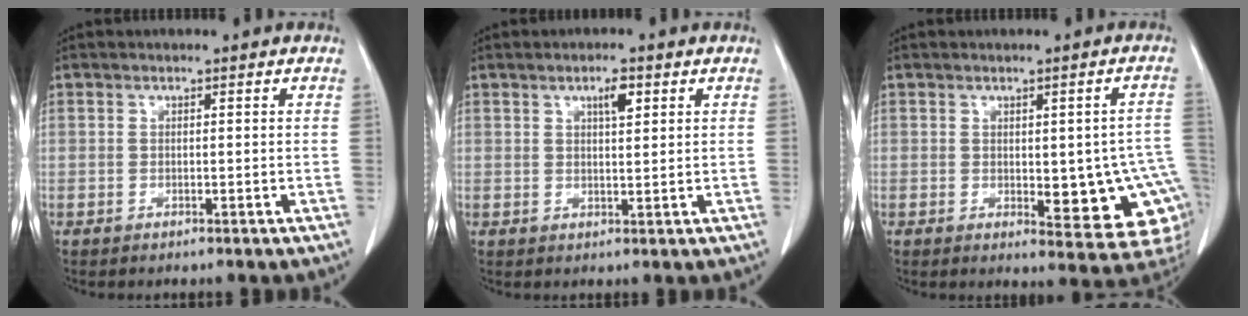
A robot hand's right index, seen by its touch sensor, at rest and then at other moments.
{"total": 3.0, "force": [1.5, 0.8, 2.4], "torque": [-0.039, 0.000, 0.023]}
{"total": 13.3, "force": [-2.2, 5.0, 12.1], "torque": [-0.101, 0.008, -0.011]}